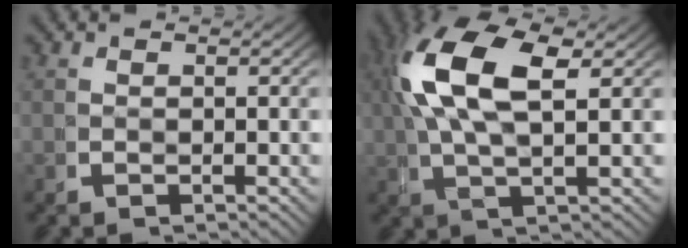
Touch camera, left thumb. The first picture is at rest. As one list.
[{"total": 9.0, "force": [3.1, 3.9, 7.4], "torque": [-0.148, 0.011, 0.056]}]